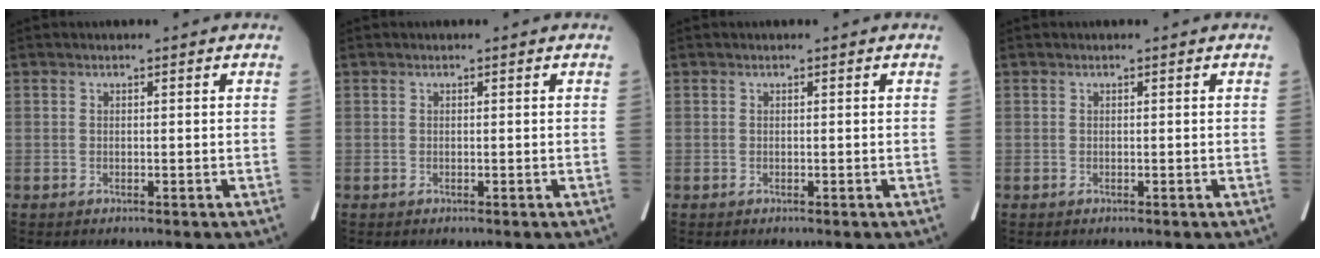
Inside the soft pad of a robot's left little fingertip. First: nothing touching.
{"total": 0.0}
{"total": 0.0}
{"total": 0.0}